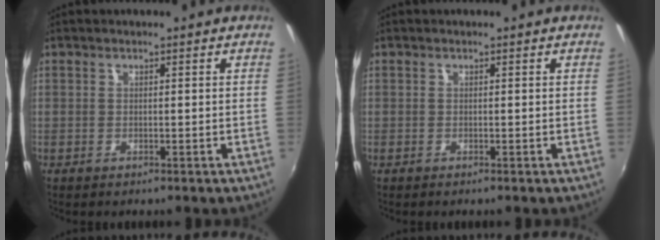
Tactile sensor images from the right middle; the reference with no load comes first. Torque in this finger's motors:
{"motor_torque": [0.00, 0.00, 0.00, 0.00]}